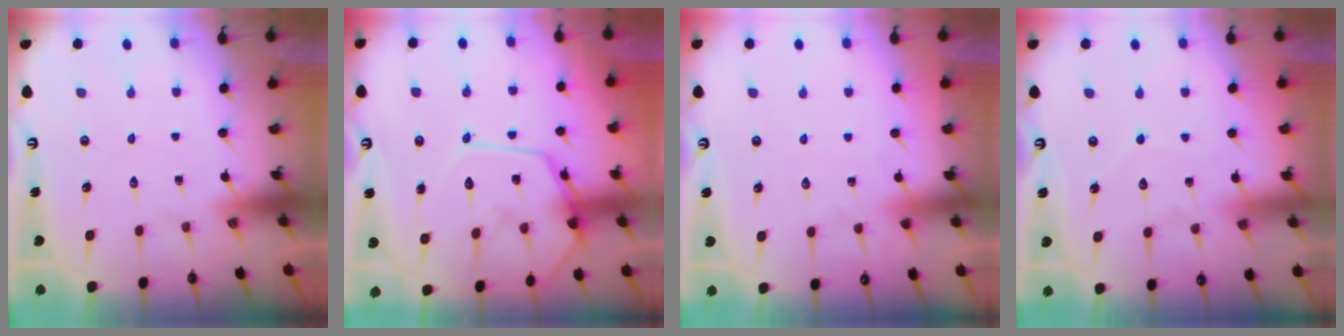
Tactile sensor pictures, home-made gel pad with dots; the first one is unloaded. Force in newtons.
{"total": 15.3, "press": 15.2, "slide": 1.2}
{"total": 3.0, "press": 2.9, "slide": 0.4}
{"total": 3.5, "press": 3.5, "slide": 0.4}